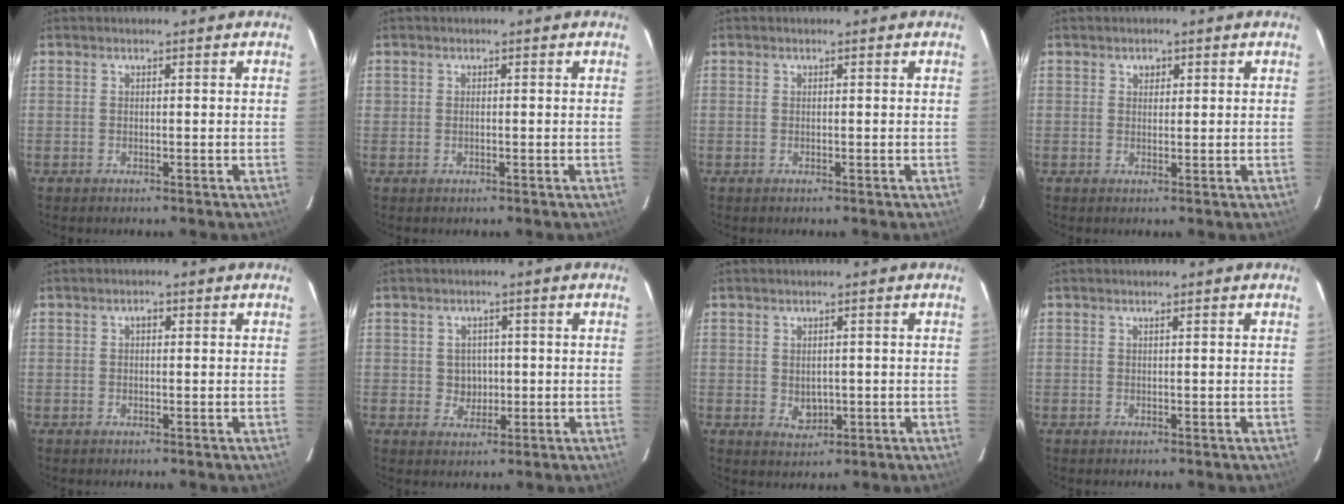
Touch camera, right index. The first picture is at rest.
{"total": 0.6, "force": [-0.1, 0.6, 0.3], "torque": [-0.006, 0.000, -0.001]}
{"total": 0.0}
{"total": 1.5, "force": [0.7, 1.3, 0.5], "torque": [-0.005, 0.006, 0.011]}
{"total": 1.0, "force": [0.1, 0.8, 0.7], "torque": [-0.010, 0.007, 0.000]}
{"total": 3.4, "force": [0.0, 3.3, 0.7], "torque": [-0.013, 0.012, 0.006]}
{"total": 3.2, "force": [-0.1, 2.6, 1.8], "torque": [-0.029, -0.002, 0.006]}
{"total": 0.0}